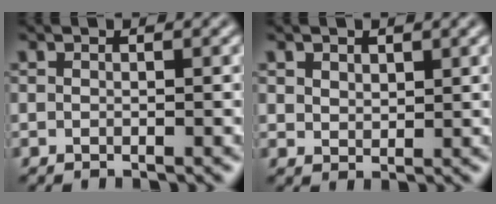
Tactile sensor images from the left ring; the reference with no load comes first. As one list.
[{"total": 1.6, "force": [1.1, 1.0, 0.5], "torque": [-0.014, -0.002, 0.018]}]